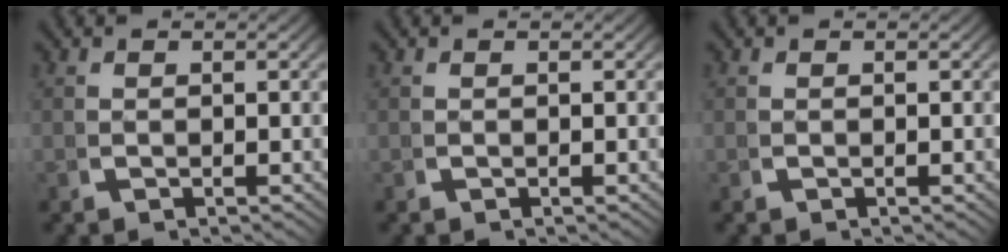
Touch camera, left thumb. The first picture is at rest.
{"total": 0.0}
{"total": 0.0}